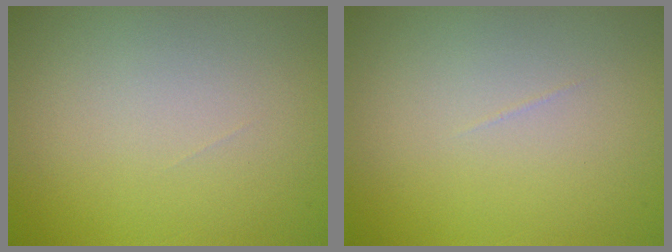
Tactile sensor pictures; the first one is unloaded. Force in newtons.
{"total": 0.0}